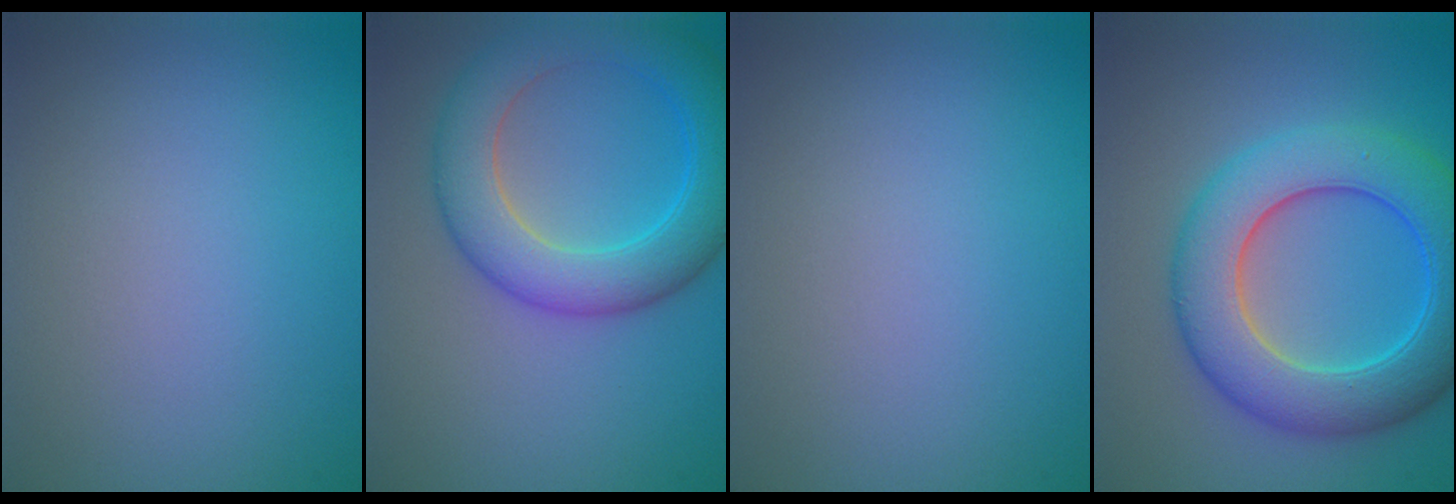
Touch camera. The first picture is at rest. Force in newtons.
{"total": 7.1, "press": 7.1, "slide": 0.3}
{"total": 0.0}
{"total": 8.8, "press": 8.8, "slide": 0.1}